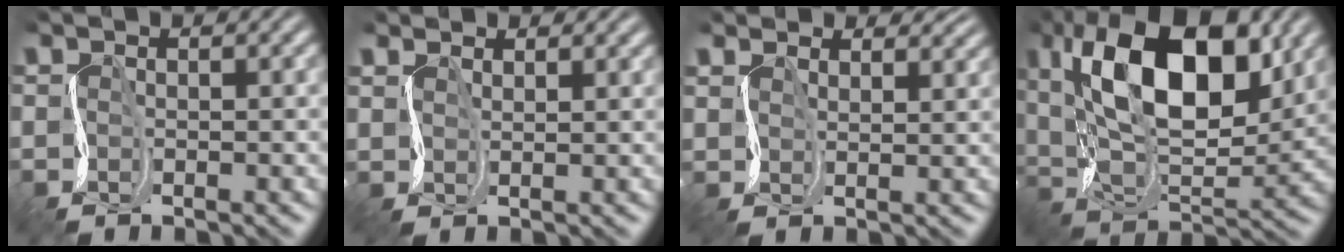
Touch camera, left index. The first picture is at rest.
{"total": 2.1, "force": [2.0, 0.6, -0.1], "torque": [-0.002, 0.003, 0.041]}
{"total": 3.7, "force": [3.4, 1.4, 0.4], "torque": [-0.019, 0.003, 0.051]}
{"total": 14.2, "force": [6.1, 6.4, 11.1], "torque": [-0.184, 0.013, 0.102]}